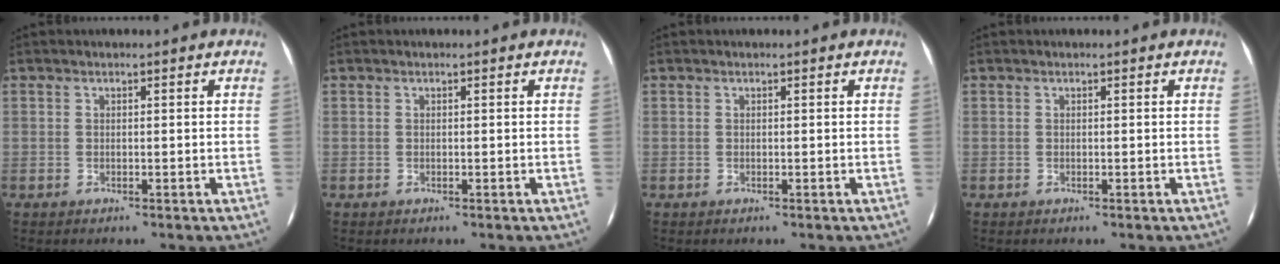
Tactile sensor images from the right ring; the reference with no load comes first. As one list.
[{"total": 0.0}, {"total": 0.0}, {"total": 0.0}]